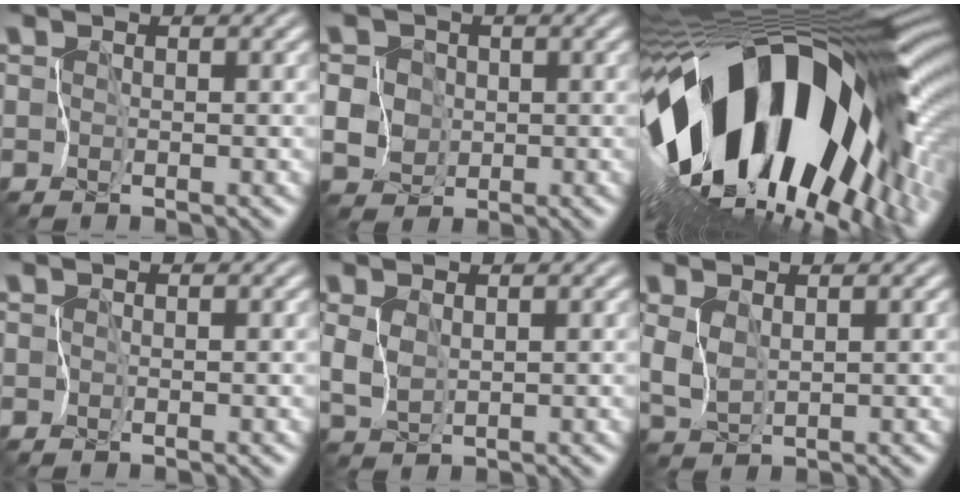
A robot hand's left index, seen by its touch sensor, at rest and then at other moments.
{"total": 6.8, "force": [0.2, 6.4, 2.3], "torque": [-0.071, 0.021, -0.008]}
{"total": 19.3, "force": [-2.0, 8.7, 17.0], "torque": [-0.303, -0.042, -0.032]}
{"total": 0.0}
{"total": 0.8, "force": [0.6, 0.2, 0.6], "torque": [-0.042, -0.010, 0.026]}
{"total": 1.2, "force": [0.8, 0.1, 0.8], "torque": [-0.047, -0.009, 0.032]}